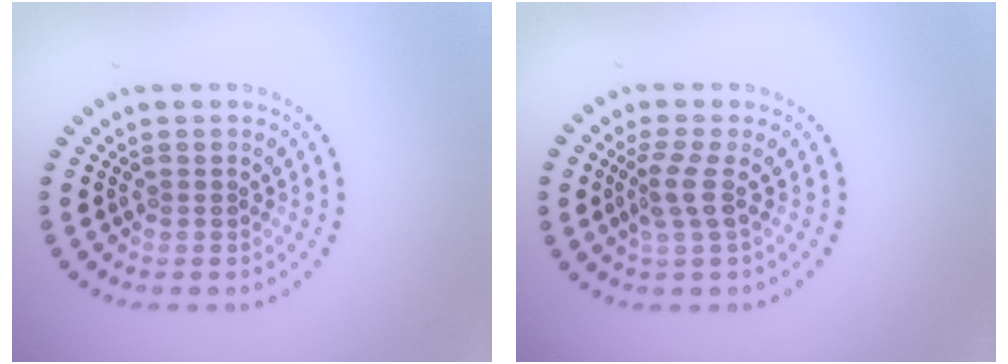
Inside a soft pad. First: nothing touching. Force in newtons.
{"total": 2.3, "press": 1.6, "slide": 1.6}